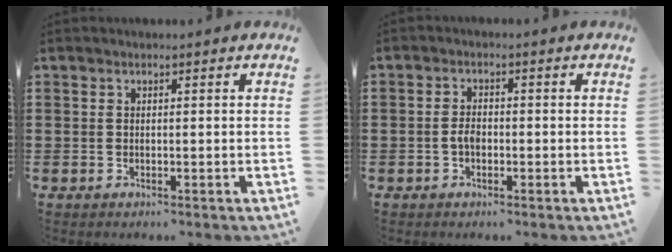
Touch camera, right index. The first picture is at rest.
{"total": 1.5, "force": [-0.5, 0.7, 1.2], "torque": [-0.033, -0.005, -0.010]}